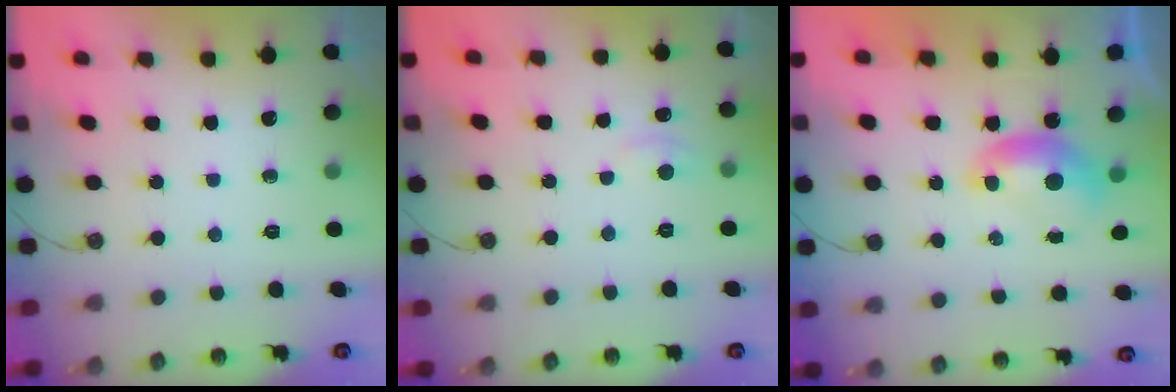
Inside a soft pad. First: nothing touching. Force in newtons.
{"total": 2.5, "press": 2.5, "slide": 0.6}
{"total": 0.0}